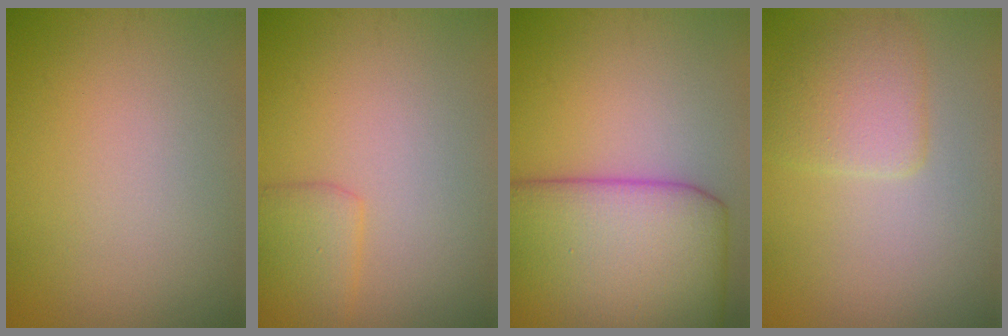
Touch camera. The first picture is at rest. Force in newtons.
{"total": 2.7, "press": 2.7, "slide": 0.0}
{"total": 14.6, "press": 14.6, "slide": 0.3}
{"total": 2.9, "press": 2.9, "slide": 0.3}